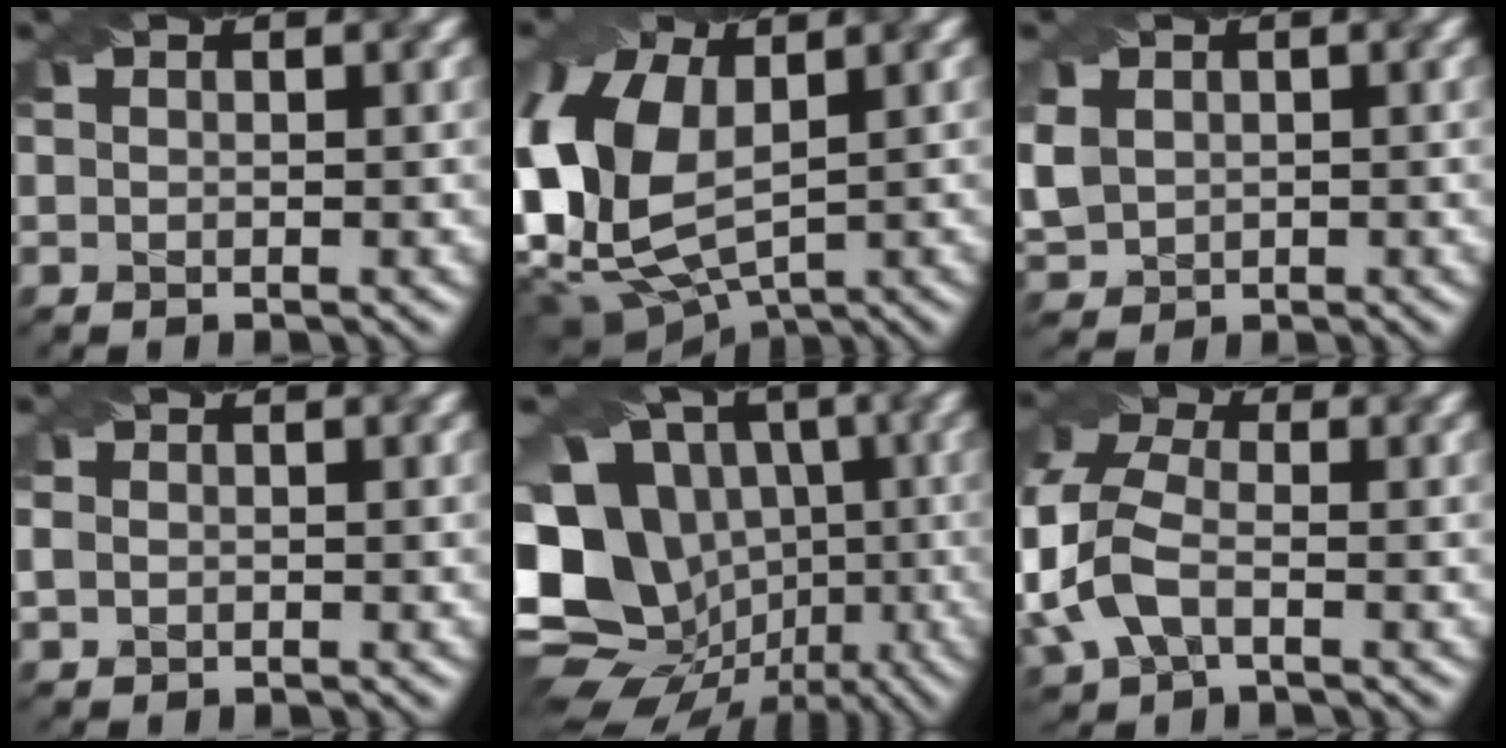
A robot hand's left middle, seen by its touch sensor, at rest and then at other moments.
{"total": 12.1, "force": [1.5, 7.6, 9.3], "torque": [-0.234, -0.009, 0.027]}
{"total": 3.3, "force": [0.7, 2.8, 1.7], "torque": [-0.063, 0.006, 0.018]}
{"total": 1.2, "force": [0.0, 1.0, 0.7], "torque": [-0.019, 0.002, 0.003]}
{"total": 20.6, "force": [-2.4, 17.9, 10.0], "torque": [-0.216, 0.010, -0.067]}
{"total": 7.5, "force": [-1.1, 5.0, 5.5], "torque": [-0.149, 0.012, -0.034]}